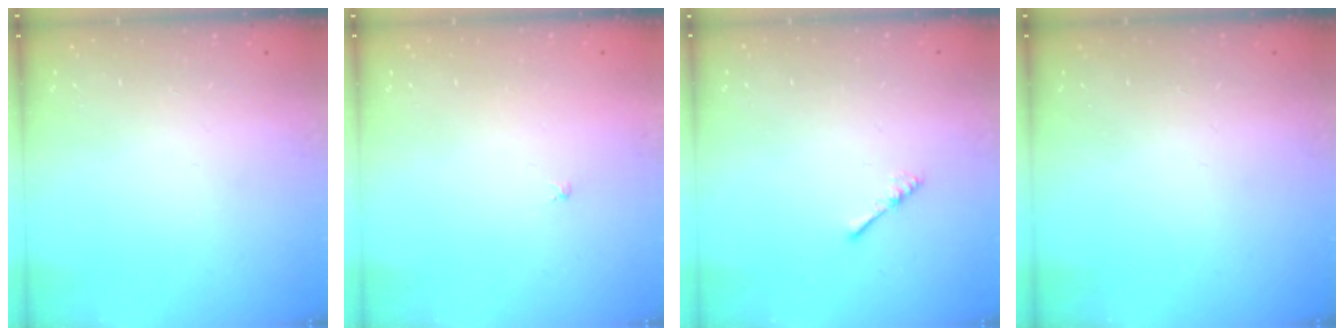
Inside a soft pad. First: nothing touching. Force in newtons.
{"total": 1.0, "press": 0.9, "slide": 0.3}
{"total": 2.4, "press": 2.4, "slide": 0.5}
{"total": 0.0}